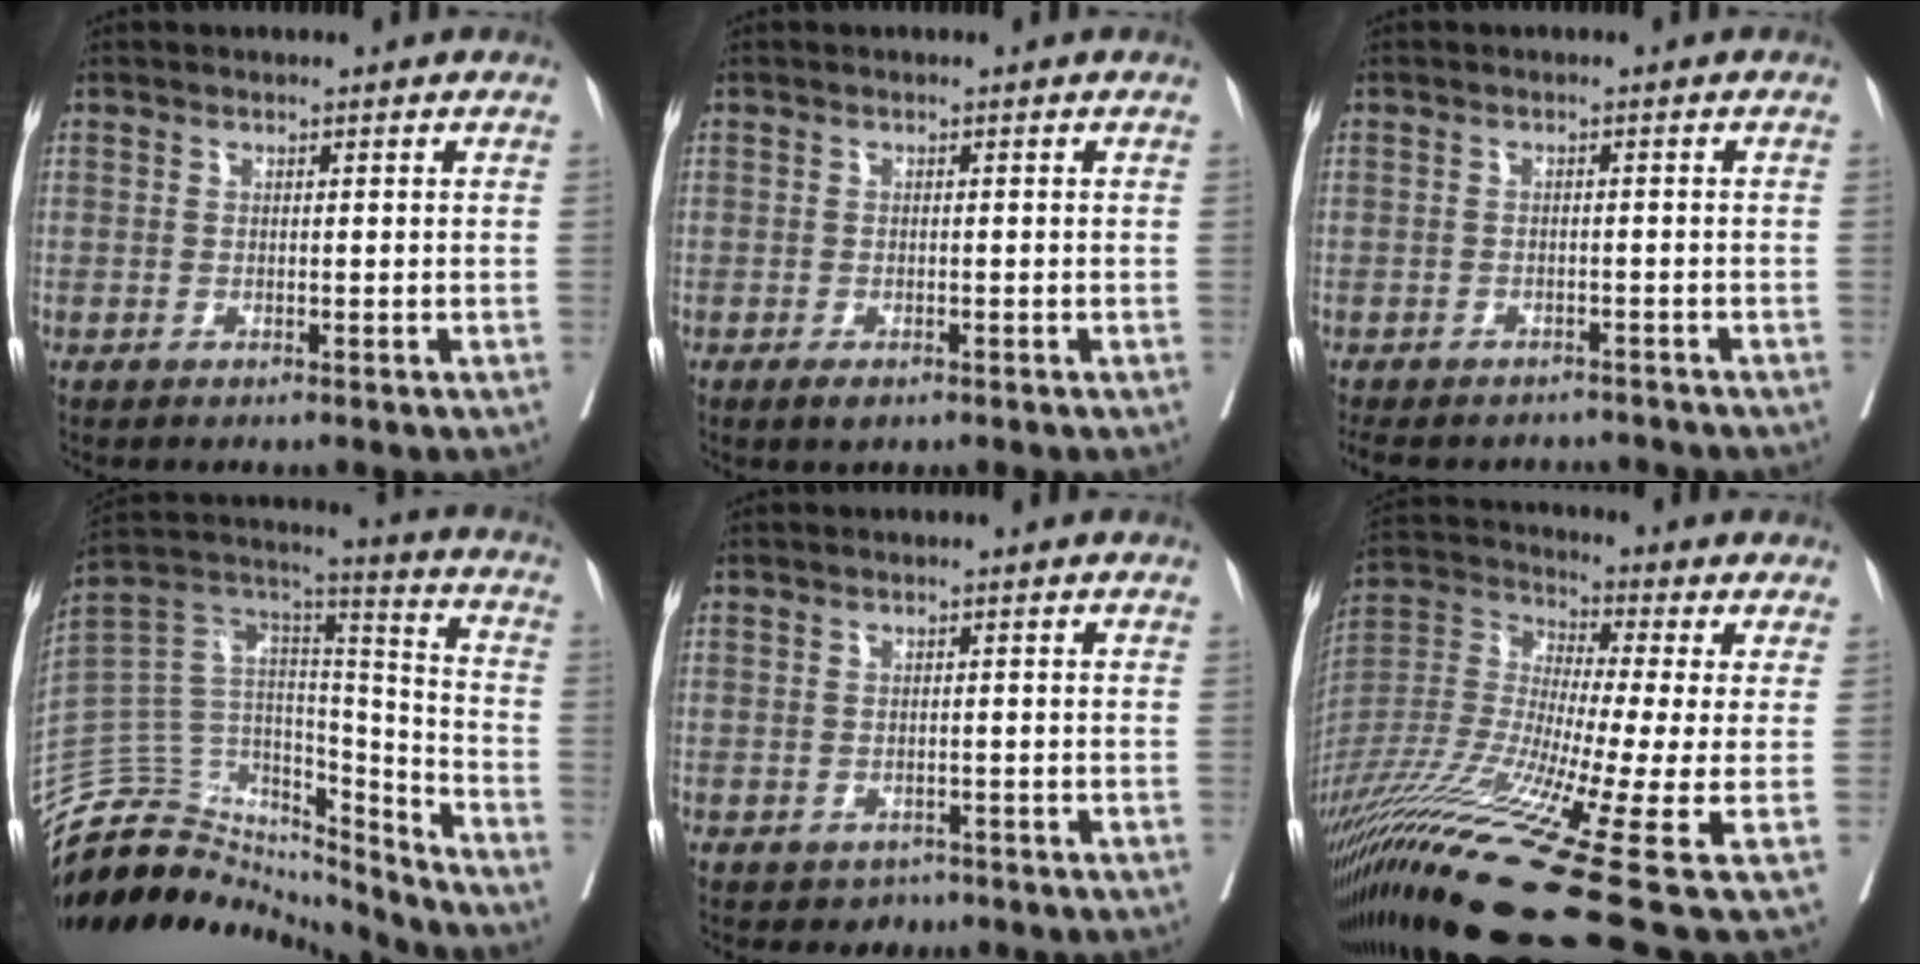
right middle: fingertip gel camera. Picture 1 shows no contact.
{"total": 1.9, "force": [-1.3, 0.7, 1.3], "torque": [-0.018, -0.002, -0.017]}
{"total": 10.8, "force": [-9.8, 3.5, 2.9], "torque": [-0.065, 0.002, -0.125]}
{"total": 23.2, "force": [-21.3, 7.9, 4.7], "torque": [-0.115, 0.069, -0.345]}
{"total": 2.2, "force": [-1.5, 1.6, 0.2], "torque": [-0.005, 0.004, -0.021]}
{"total": 22.9, "force": [-12.1, -0.4, 19.5], "torque": [-0.386, -0.056, -0.229]}